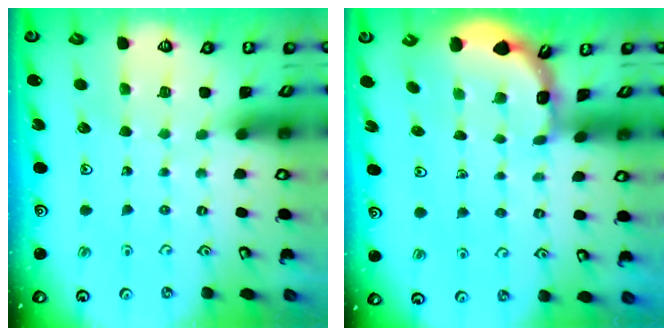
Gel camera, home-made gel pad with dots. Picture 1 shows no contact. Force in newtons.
{"total": 2.3, "press": 2.3, "slide": 0.1}